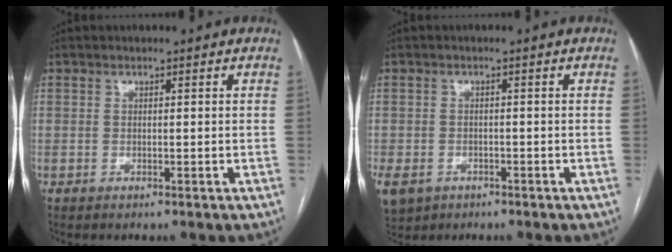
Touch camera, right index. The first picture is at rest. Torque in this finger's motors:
{"motor_torque": [1.12, -1.02, 1.02, 0.21]}